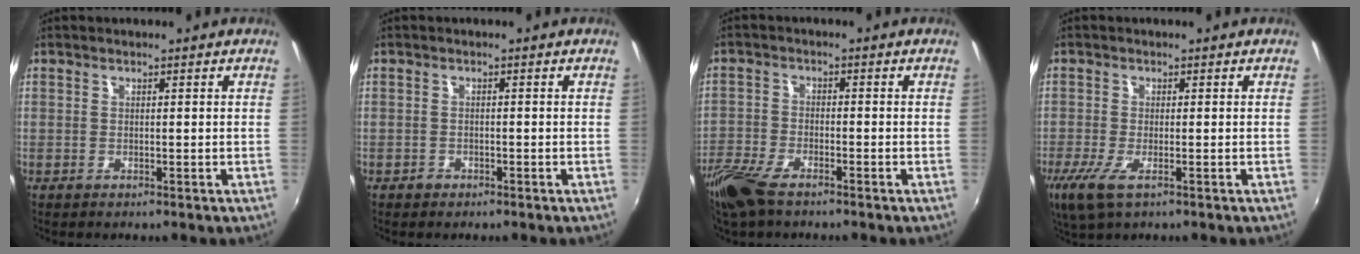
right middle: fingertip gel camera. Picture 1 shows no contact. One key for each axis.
{"total": 1.2, "fx": -0.8, "fy": 0.8, "fz": 0.1, "tx": -0.006, "ty": 0.000, "tz": -0.013}
{"total": 9.2, "fx": -6.9, "fy": 3.2, "fz": 5.2, "tx": -0.138, "ty": -0.029, "tz": -0.141}
{"total": 6.0, "fx": -3.0, "fy": 1.8, "fz": 4.9, "tx": -0.111, "ty": -0.026, "tz": -0.055}